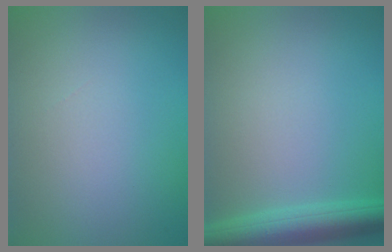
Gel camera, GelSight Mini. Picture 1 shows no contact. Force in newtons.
{"total": 4.8, "press": 4.8, "slide": 0.2}